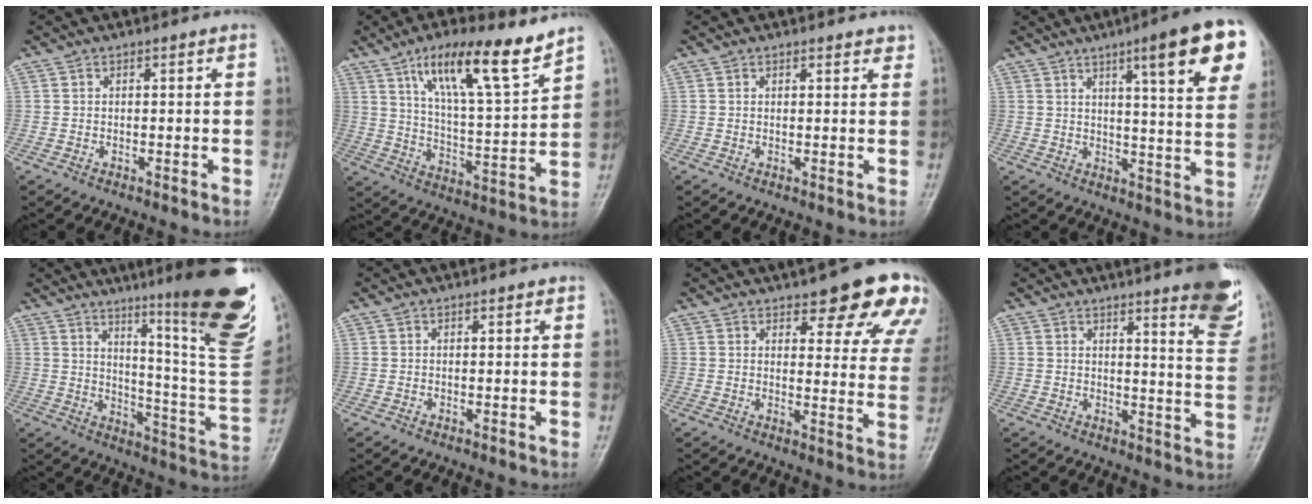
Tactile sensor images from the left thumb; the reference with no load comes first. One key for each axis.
{"total": 15.8, "fx": 10.5, "fy": 3.2, "fz": 11.4, "tx": -0.175, "ty": -0.057, "tz": 0.187}
{"total": 2.0, "fx": 1.7, "fy": 0.7, "fz": 0.7, "tx": 0.005, "ty": -0.005, "tz": 0.017}
{"total": 16.8, "fx": 8.2, "fy": 2.6, "fz": 14.5, "tx": -0.165, "ty": -0.028, "tz": 0.106}
{"total": 25.5, "fx": 15.4, "fy": 2.5, "fz": 20.2, "tx": -0.256, "ty": -0.093, "tz": 0.220}
{"total": 0.6, "fx": 0.3, "fy": 0.3, "fz": 0.5, "tx": -0.005, "ty": 0.000, "tz": 0.002}
{"total": 16.0, "fx": 10.7, "fy": 5.3, "fz": 10.6, "tx": -0.082, "ty": -0.051, "tz": 0.118}
{"total": 11.5, "fx": 7.4, "fy": 1.9, "fz": 8.5, "tx": -0.084, "ty": -0.050, "tz": 0.085}